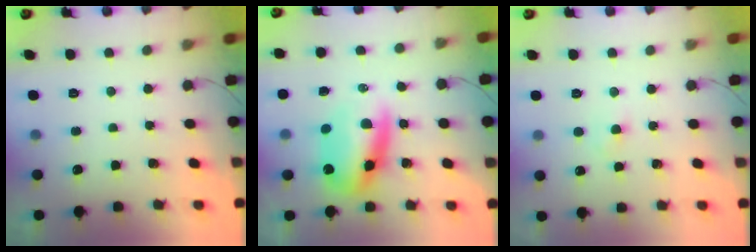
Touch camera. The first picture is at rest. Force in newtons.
{"total": 9.7, "press": 9.4, "slide": 2.3}
{"total": 1.9, "press": 1.8, "slide": 0.8}